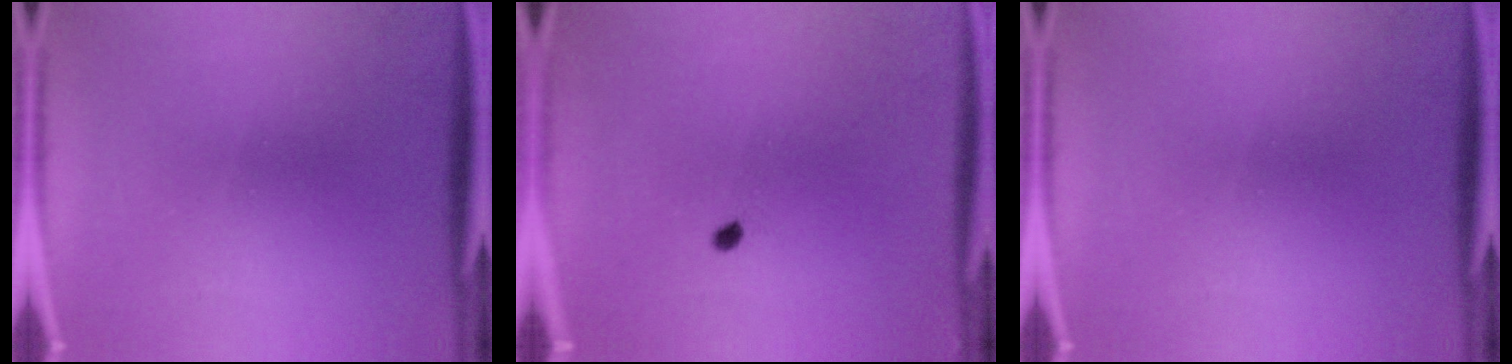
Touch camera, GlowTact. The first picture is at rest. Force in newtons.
{"total": 0.8}
{"total": 0.0}